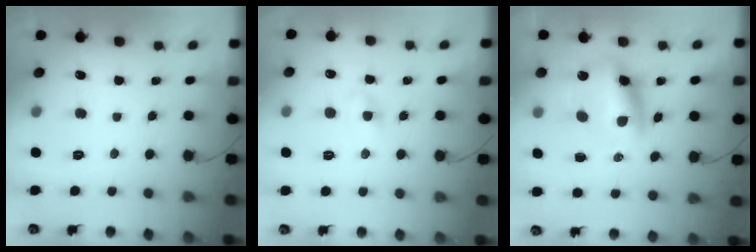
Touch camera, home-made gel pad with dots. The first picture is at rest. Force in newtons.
{"total": 3.8, "press": 3.7, "slide": 1.0}
{"total": 9.8, "press": 9.5, "slide": 2.5}